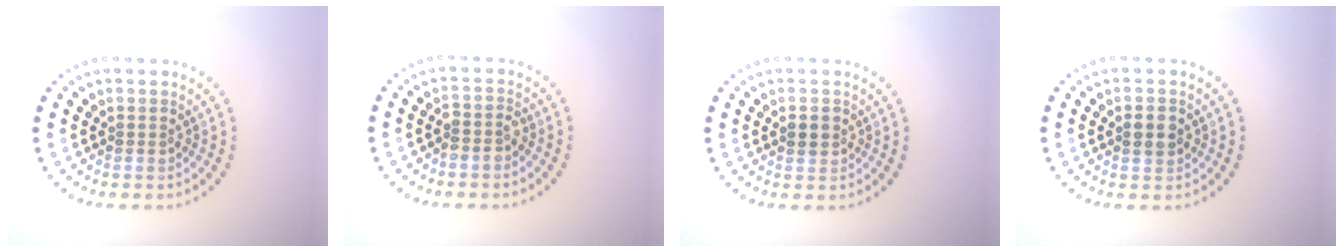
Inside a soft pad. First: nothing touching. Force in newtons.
{"total": 1.6, "press": 1.5, "slide": 0.7}
{"total": 1.2, "press": 1.2, "slide": 0.1}
{"total": 1.9, "press": 1.9, "slide": 0.4}